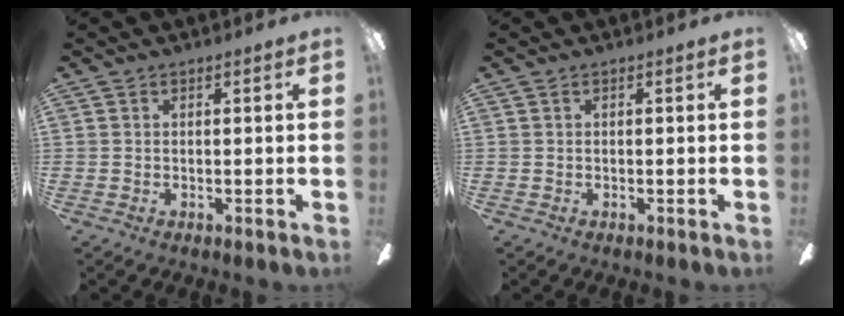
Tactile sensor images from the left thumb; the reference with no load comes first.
{"total": 0.0}